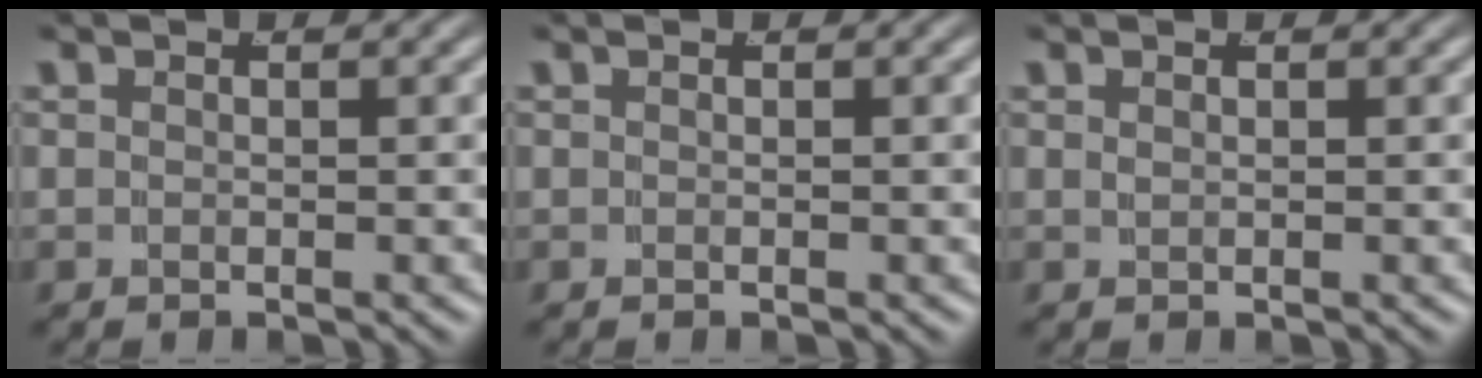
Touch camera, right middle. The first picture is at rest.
{"total": 0.0}
{"total": 0.7, "force": [0.3, -0.6, 0.0], "torque": [0.002, -0.006, 0.014]}